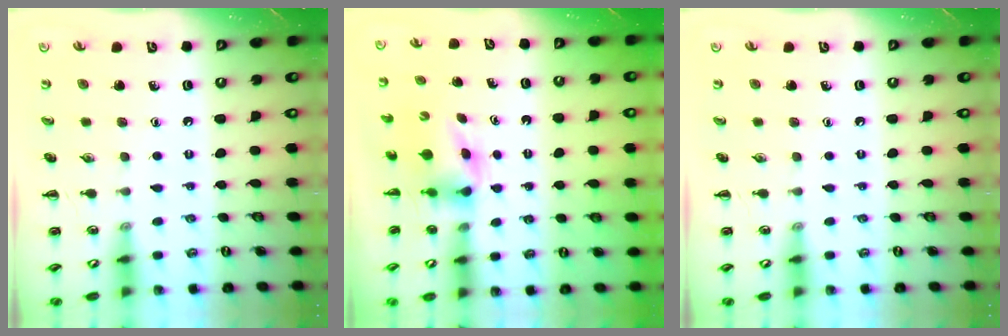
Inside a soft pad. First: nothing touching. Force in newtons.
{"total": 3.6, "press": 3.6, "slide": 0.6}
{"total": 0.0}